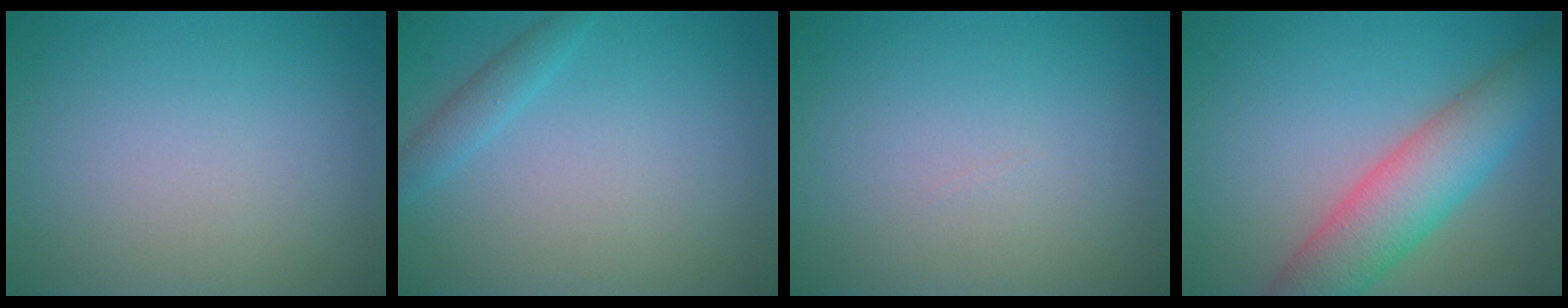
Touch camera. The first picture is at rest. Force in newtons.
{"total": 1.5, "press": 1.5, "slide": 0.1}
{"total": 0.0}
{"total": 7.2, "press": 7.2, "slide": 0.3}